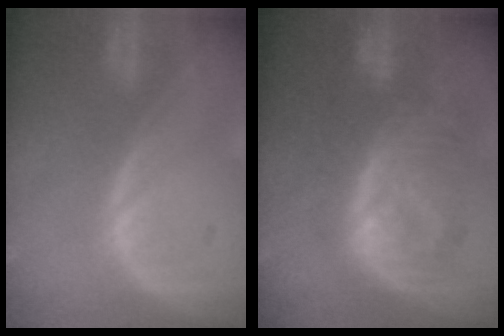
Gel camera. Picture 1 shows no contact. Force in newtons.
{"total": 9.8, "press": 9.8, "slide": 0.6}